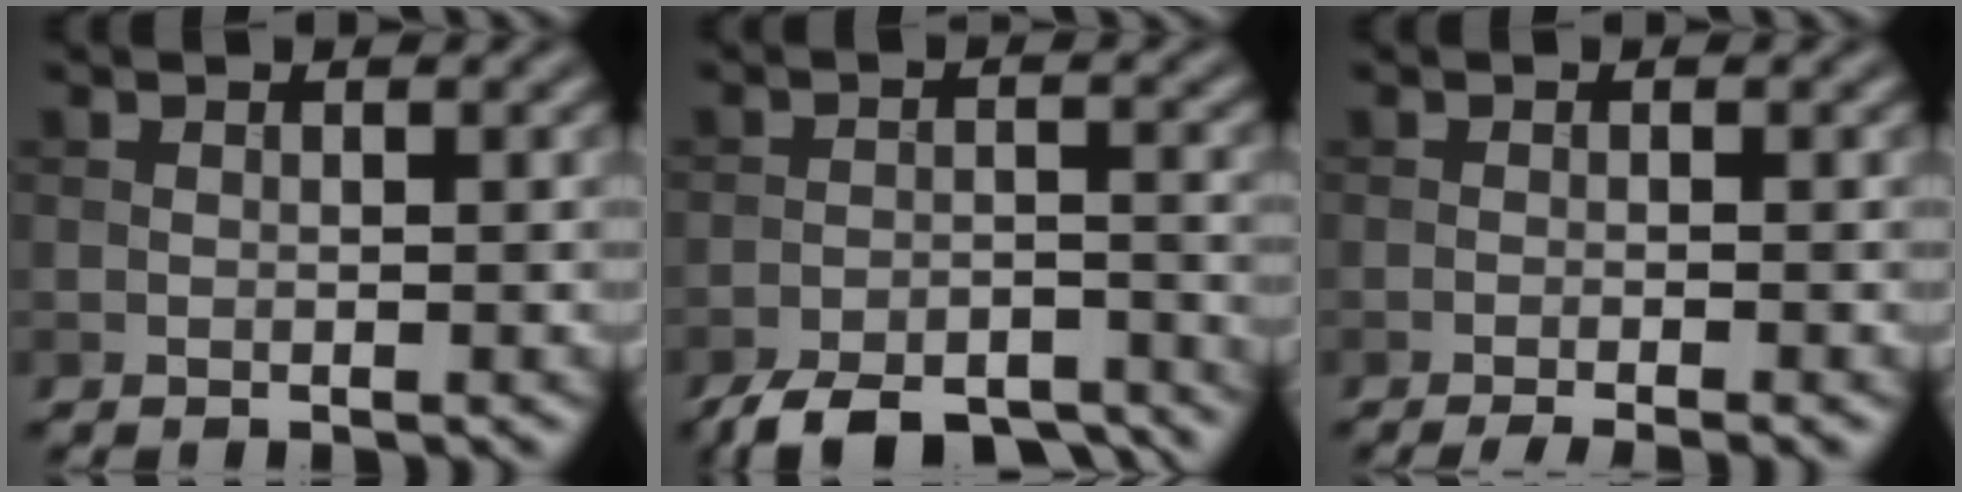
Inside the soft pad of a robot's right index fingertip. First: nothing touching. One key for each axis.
{"total": 9.2, "fx": -8.0, "fy": 3.0, "fz": 3.5, "tx": -0.052, "ty": -0.020, "tz": -0.119}
{"total": 2.7, "fx": -1.6, "fy": 0.5, "fz": 2.0, "tx": -0.028, "ty": 0.003, "tz": -0.031}